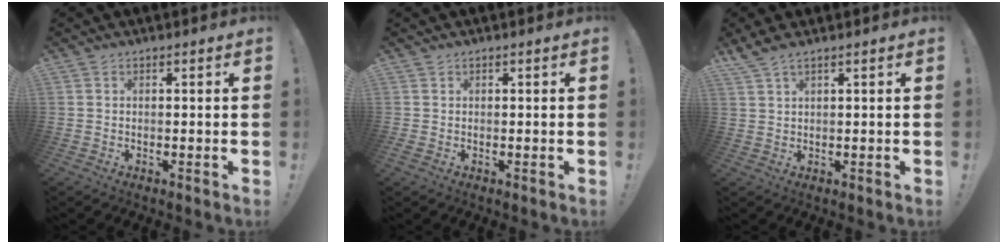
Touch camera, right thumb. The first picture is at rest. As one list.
[{"total": 0.8, "force": [0.5, 0.6, 0.0], "torque": [0.007, -0.002, 0.008]}, {"total": 2.6, "force": [2.0, 0.0, 1.7], "torque": [-0.039, -0.007, 0.038]}]